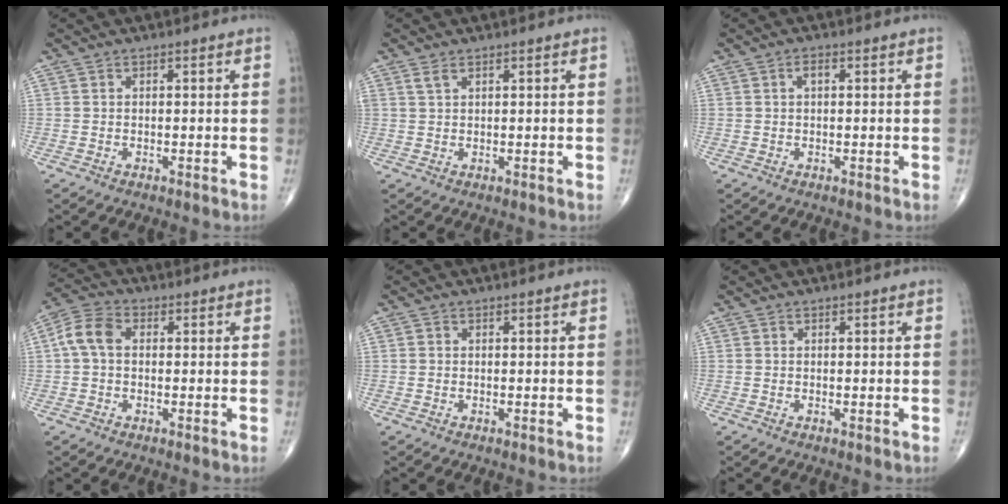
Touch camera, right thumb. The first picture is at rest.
{"total": 1.3, "force": [0.9, 0.5, 0.8], "torque": [-0.018, 0.003, 0.022]}
{"total": 1.5, "force": [0.3, 0.8, 1.3], "torque": [-0.022, 0.005, 0.004]}
{"total": 6.3, "force": [0.6, 4.3, 4.6], "torque": [-0.094, 0.021, 0.005]}
{"total": 0.0}
{"total": 0.0}